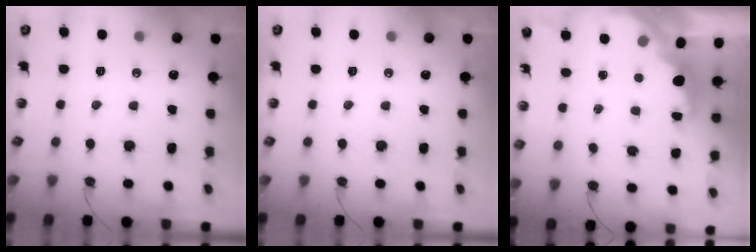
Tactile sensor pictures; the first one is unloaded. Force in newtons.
{"total": 0.0}
{"total": 2.0, "press": 1.9, "slide": 0.8}